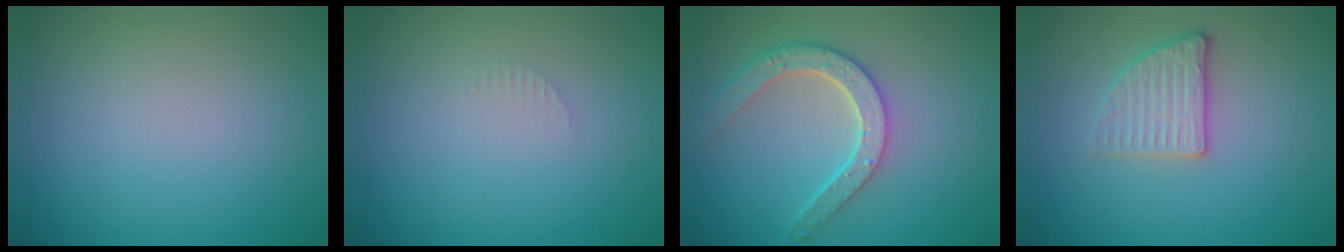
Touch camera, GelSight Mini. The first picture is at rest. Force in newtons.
{"total": 0.7, "press": 0.6, "slide": 0.1}
{"total": 5.0, "press": 4.1, "slide": 3.0}
{"total": 2.7, "press": 2.5, "slide": 1.0}